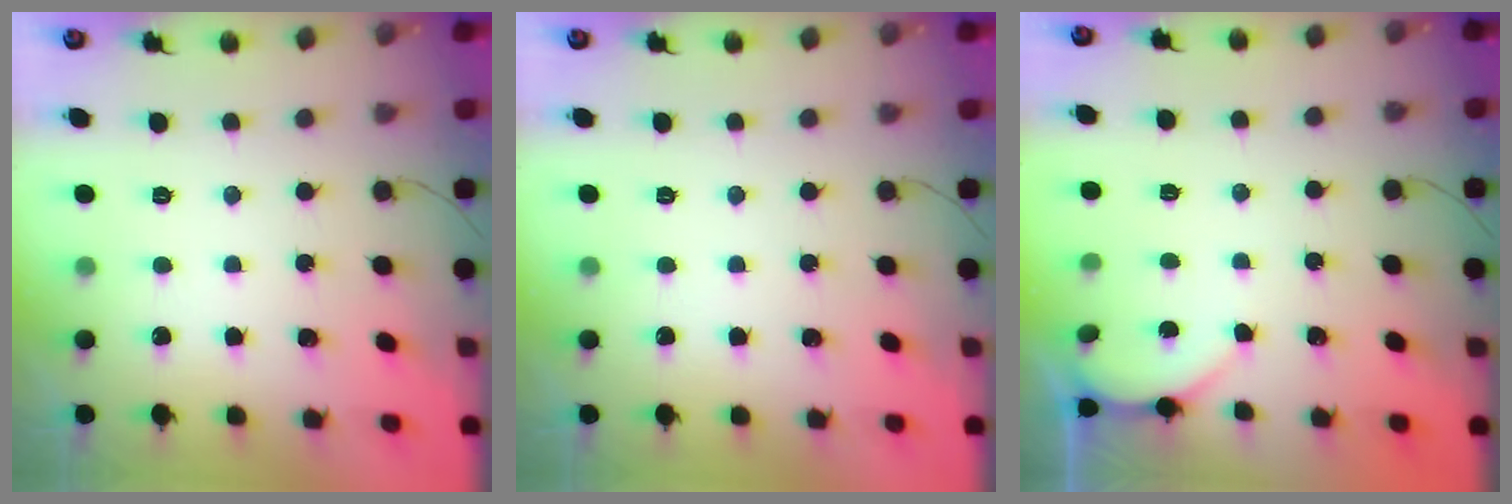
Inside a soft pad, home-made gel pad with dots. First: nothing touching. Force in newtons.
{"total": 0.0}
{"total": 2.5, "press": 2.4, "slide": 0.3}